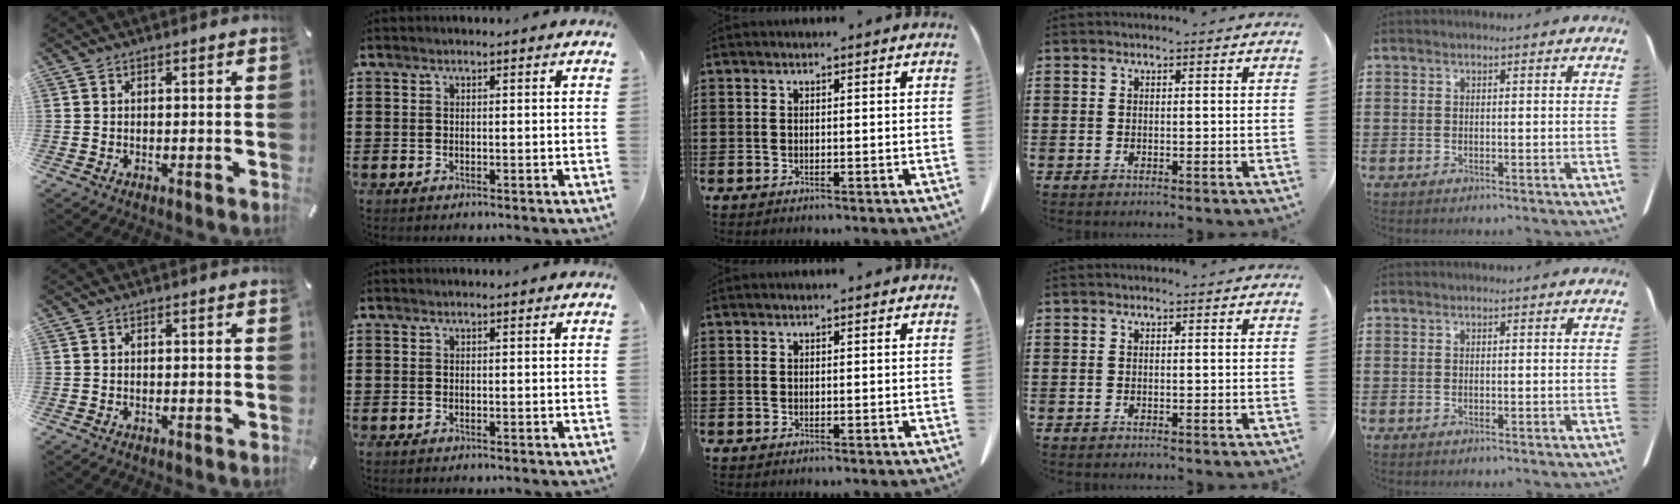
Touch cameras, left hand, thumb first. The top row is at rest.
{}